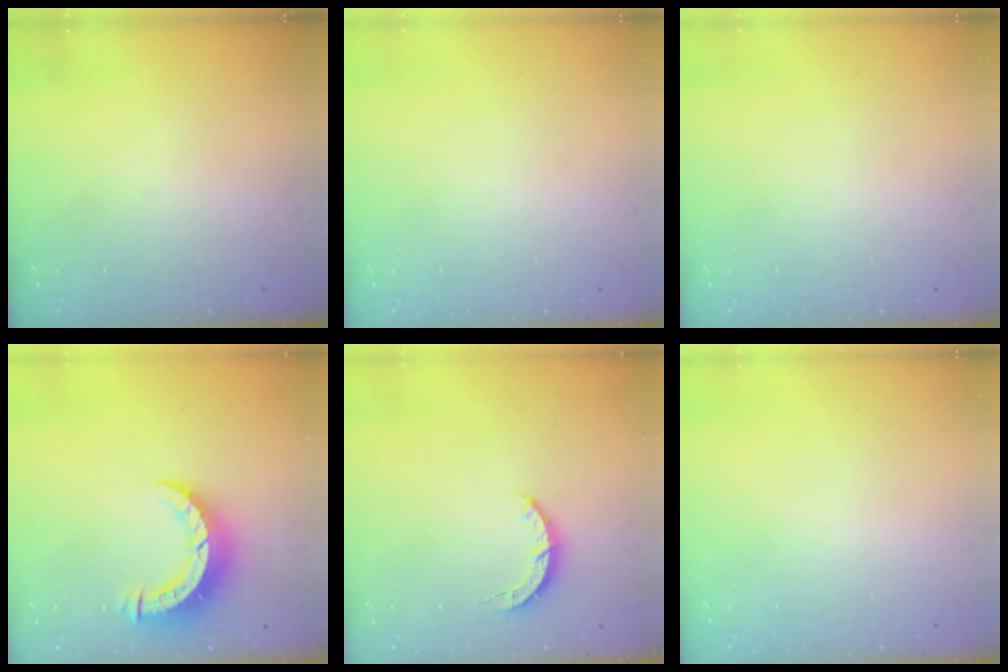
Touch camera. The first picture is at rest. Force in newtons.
{"total": 0.0}
{"total": 0.0}
{"total": 8.3, "press": 8.2, "slide": 1.1}
{"total": 4.4, "press": 4.4, "slide": 0.5}
{"total": 0.0}